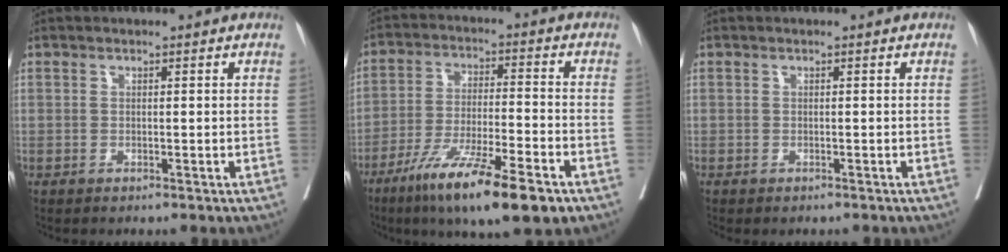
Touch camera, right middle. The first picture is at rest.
{"total": 15.3, "force": [-9.4, 1.5, 11.9], "torque": [-0.199, -0.037, -0.161]}
{"total": 0.7, "force": [-0.6, 0.3, 0.1], "torque": [-0.005, 0.001, -0.013]}